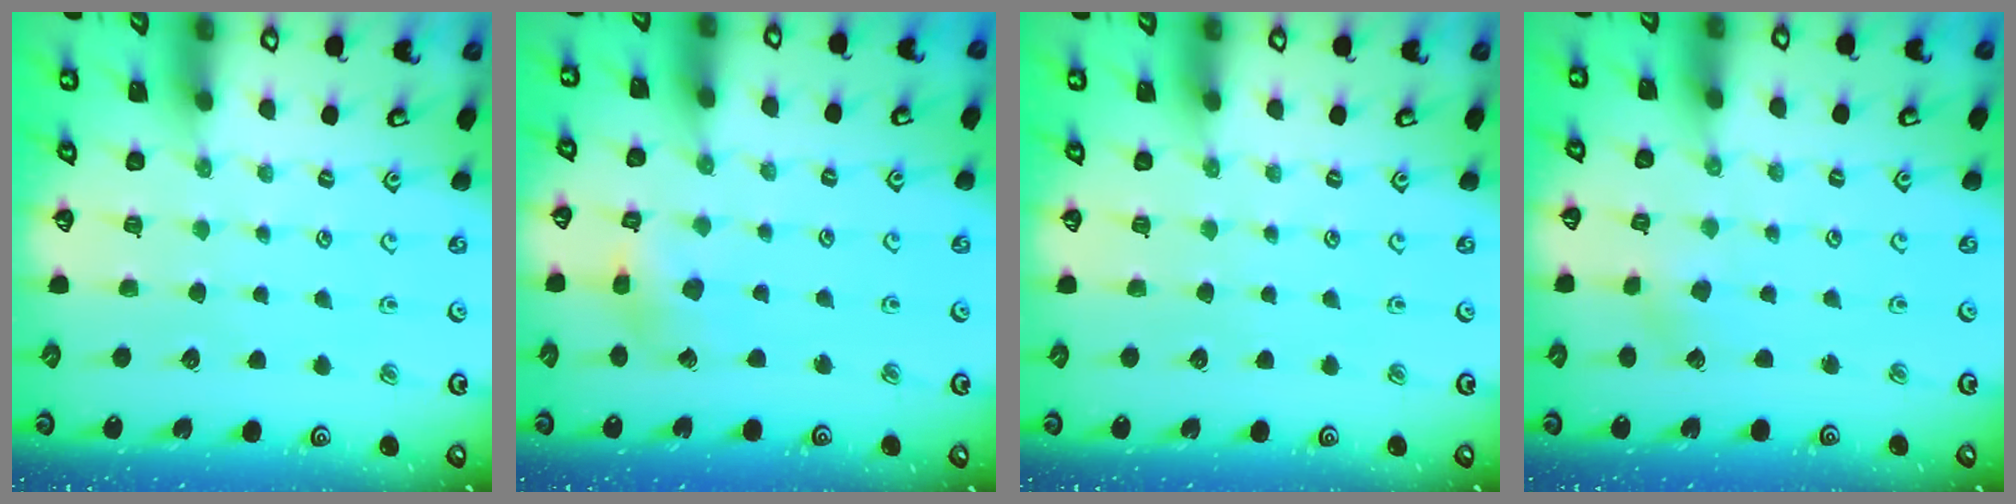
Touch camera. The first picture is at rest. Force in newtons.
{"total": 4.3, "press": 4.3, "slide": 0.5}
{"total": 0.0}
{"total": 1.6, "press": 1.6, "slide": 0.2}